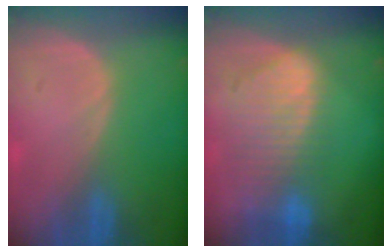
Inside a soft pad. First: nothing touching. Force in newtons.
{"total": 9.2, "press": 8.1, "slide": 4.4}